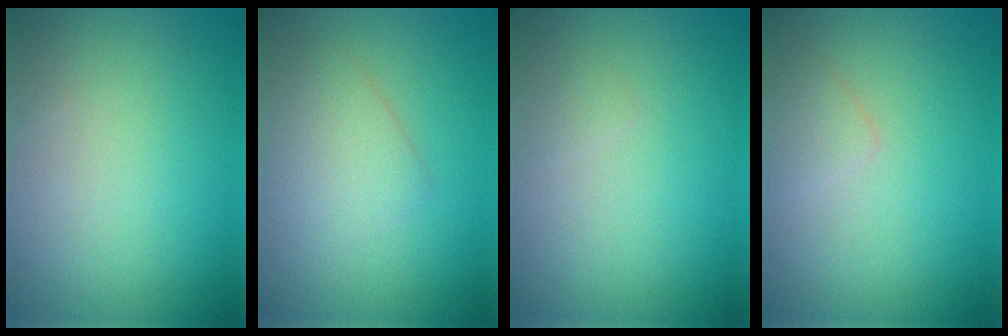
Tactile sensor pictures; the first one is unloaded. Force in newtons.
{"total": 2.5, "press": 2.5, "slide": 0.1}
{"total": 0.6, "press": 0.6, "slide": 0.0}
{"total": 1.2, "press": 1.2, "slide": 0.0}